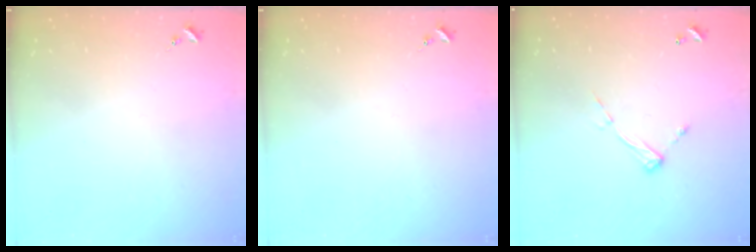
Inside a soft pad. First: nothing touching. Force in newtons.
{"total": 0.0}
{"total": 6.9, "press": 6.9, "slide": 0.4}